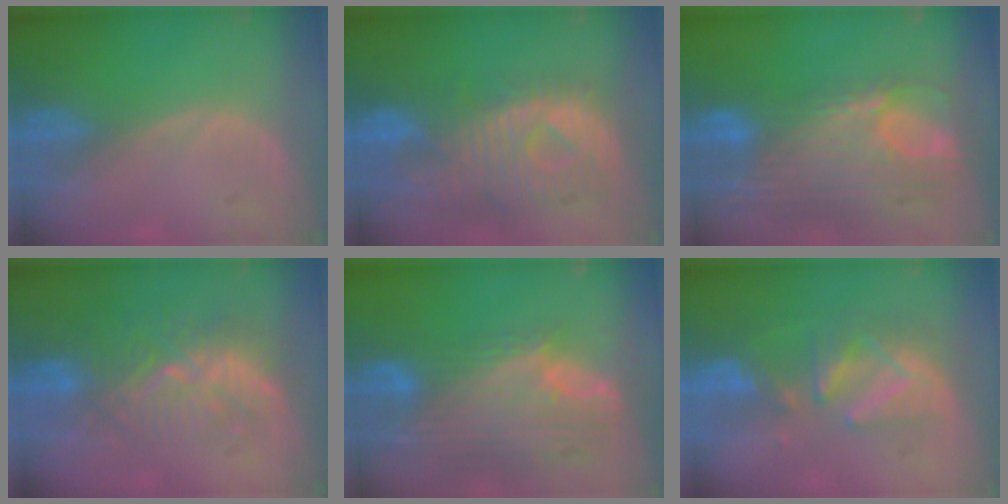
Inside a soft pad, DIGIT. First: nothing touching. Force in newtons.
{"total": 11.1, "press": 9.8, "slide": 5.2}
{"total": 12.3, "press": 10.4, "slide": 6.5}
{"total": 9.0, "press": 8.4, "slide": 3.3}
{"total": 11.9, "press": 10.0, "slide": 6.4}
{"total": 8.2, "press": 7.5, "slide": 3.1}